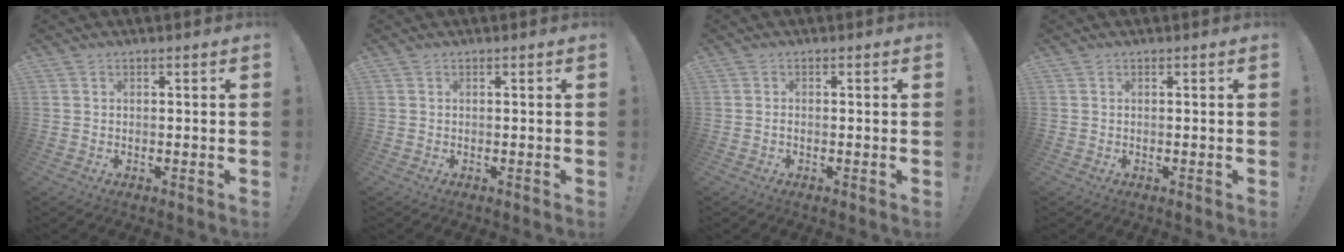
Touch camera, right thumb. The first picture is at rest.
{"total": 0.0}
{"total": 0.5, "force": [-0.4, 0.3, 0.3], "torque": [-0.012, 0.003, -0.006]}
{"total": 0.0}